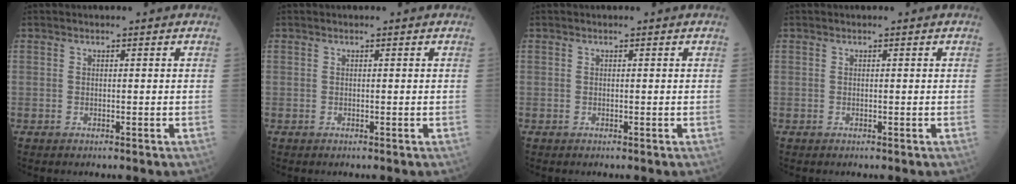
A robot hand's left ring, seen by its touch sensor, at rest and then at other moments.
{"total": 0.0}
{"total": 0.0}
{"total": 0.0}